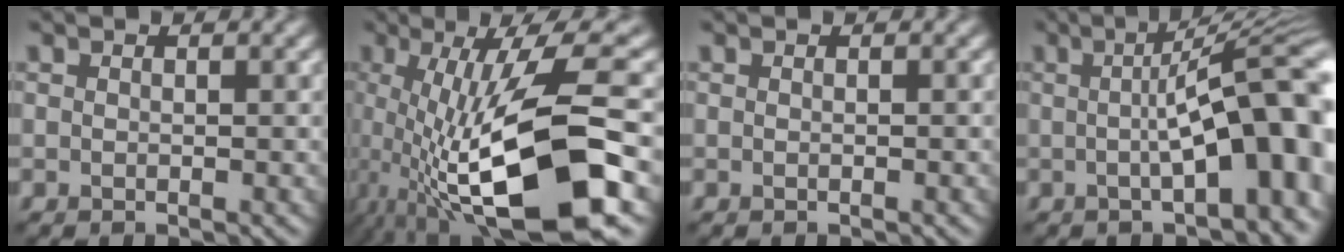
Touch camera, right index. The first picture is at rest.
{"total": 13.7, "force": [-3.2, 3.9, 12.7], "torque": [-0.211, -0.007, -0.052]}
{"total": 0.0}
{"total": 13.6, "force": [-0.6, 4.0, 13.0], "torque": [-0.128, 0.020, -0.009]}